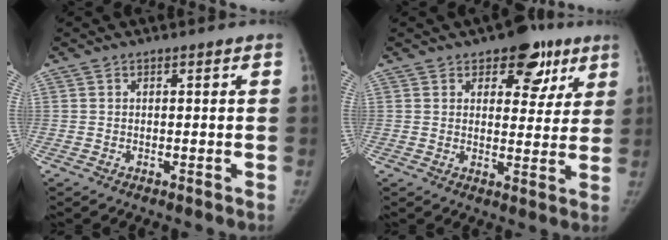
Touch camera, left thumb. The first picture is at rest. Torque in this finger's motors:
{"motor_torque": [0.33, 0.10, 0.75, -0.64, 0.13]}